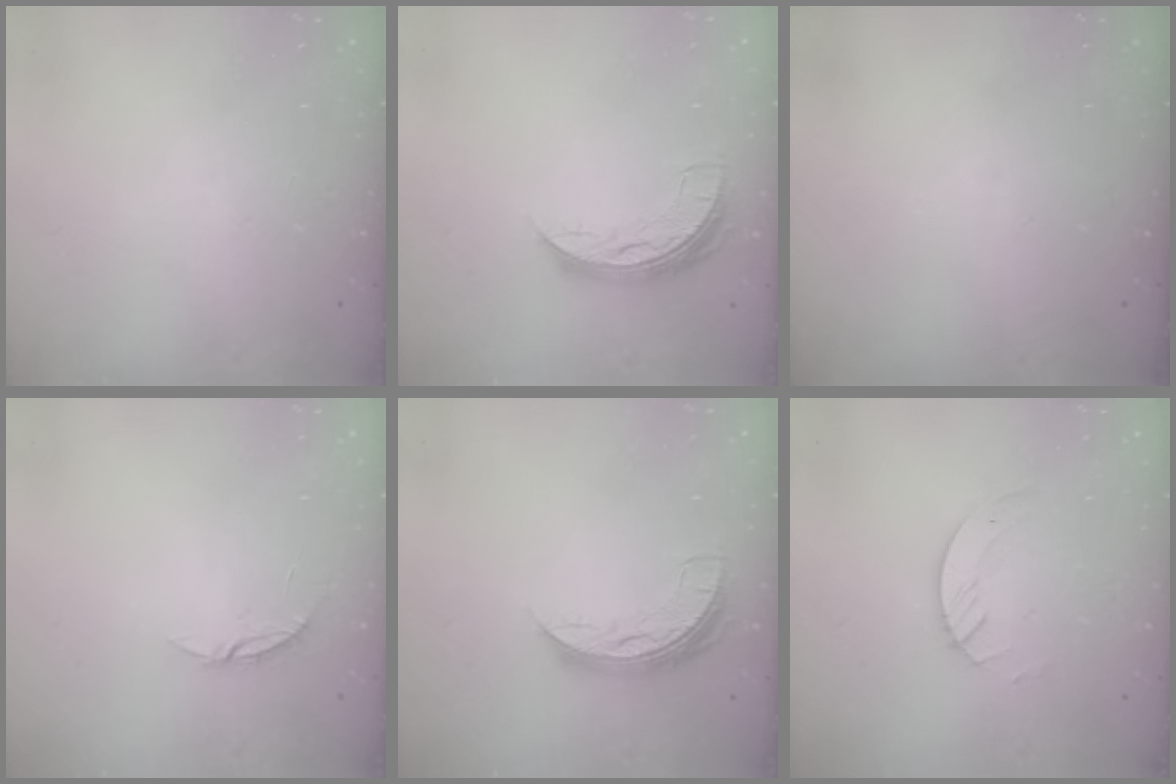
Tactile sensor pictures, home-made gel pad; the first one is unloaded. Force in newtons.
{"total": 7.7, "press": 7.7, "slide": 0.4}
{"total": 0.0}
{"total": 3.8, "press": 3.8, "slide": 0.2}
{"total": 7.7, "press": 7.7, "slide": 0.4}
{"total": 3.6, "press": 3.6, "slide": 0.4}